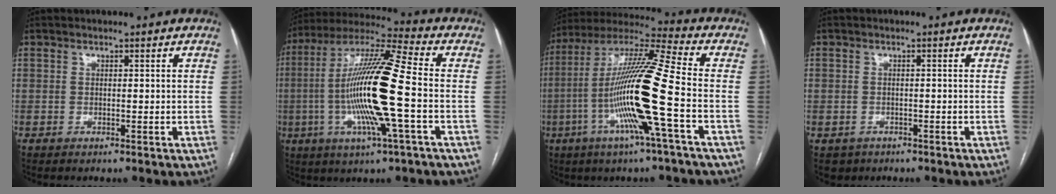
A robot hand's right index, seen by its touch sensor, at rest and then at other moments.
{"total": 18.3, "force": [-2.8, 0.3, 18.1], "torque": [-0.359, -0.004, -0.062]}
{"total": 18.0, "force": [-4.5, -1.0, 17.4], "torque": [-0.343, -0.007, -0.100]}
{"total": 3.0, "force": [-1.5, 2.6, 0.1], "torque": [0.001, 0.006, -0.018]}